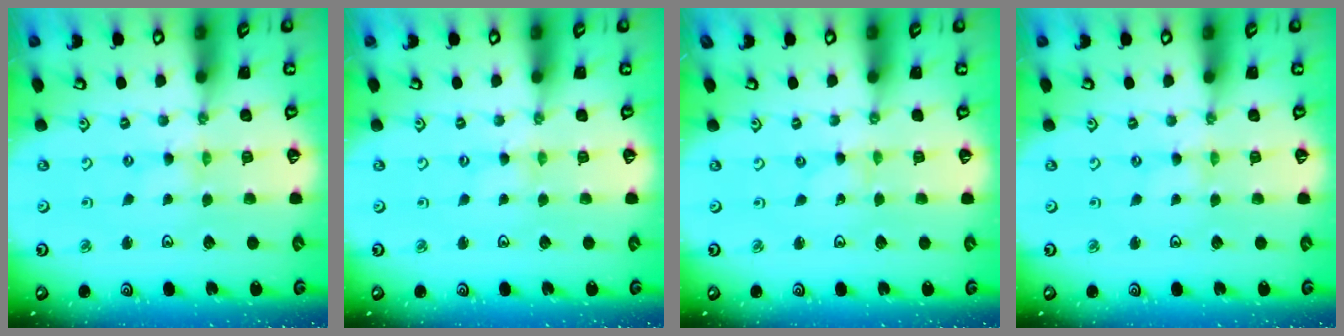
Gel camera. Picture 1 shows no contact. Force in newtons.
{"total": 1.2, "press": 1.1, "slide": 0.2}
{"total": 0.0}
{"total": 0.0}